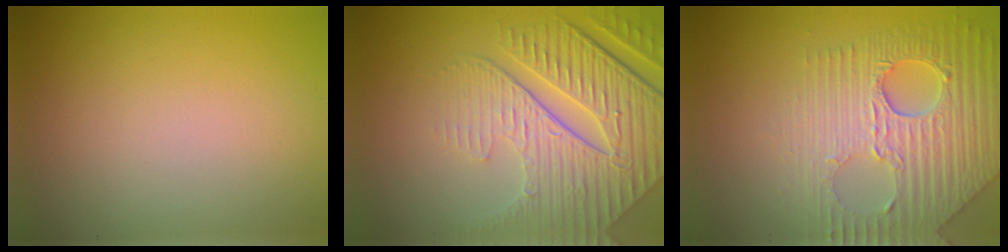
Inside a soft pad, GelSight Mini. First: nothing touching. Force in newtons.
{"total": 9.1, "press": 6.2, "slide": 6.6}
{"total": 6.9, "press": 5.6, "slide": 4.1}